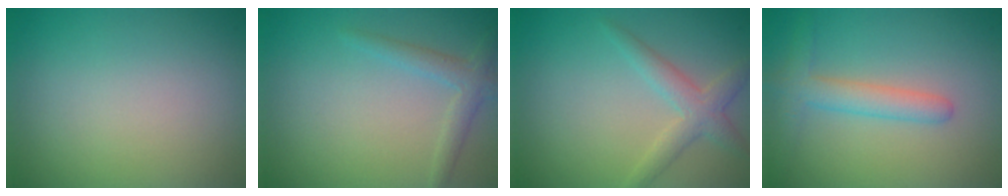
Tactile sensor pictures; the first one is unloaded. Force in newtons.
{"total": 2.0, "press": 2.0, "slide": 0.1}
{"total": 2.6, "press": 2.6, "slide": 0.0}
{"total": 3.0, "press": 3.0, "slide": 0.2}